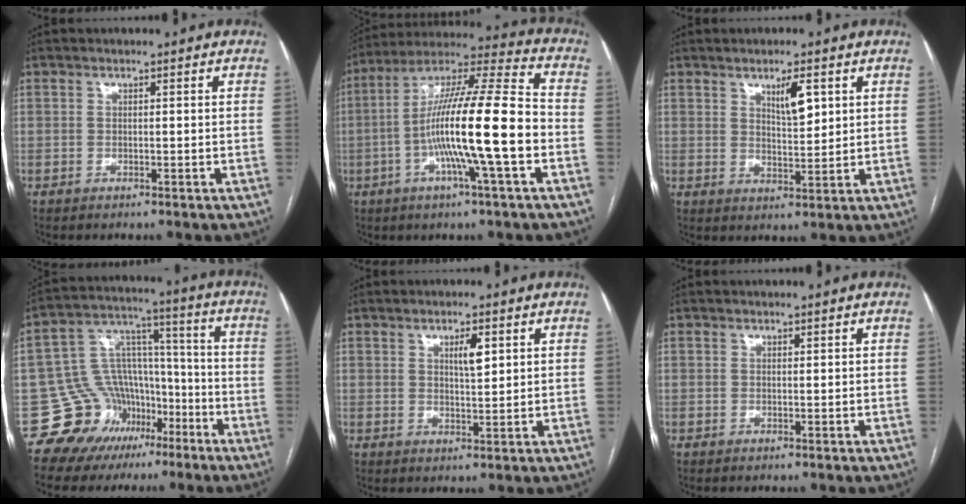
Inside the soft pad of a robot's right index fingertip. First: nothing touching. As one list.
[{"total": 18.5, "force": [-3.8, 0.4, 18.1], "torque": [-0.316, 0.005, -0.074]}, {"total": 4.7, "force": [2.3, 1.2, 4.0], "torque": [-0.069, -0.002, 0.044]}, {"total": 13.6, "force": [-6.9, 11.3, 3.4], "torque": [-0.047, 0.087, -0.097]}, {"total": 3.4, "force": [1.5, 0.8, 2.9], "torque": [-0.049, 0.000, 0.025]}, {"total": 0.0}]